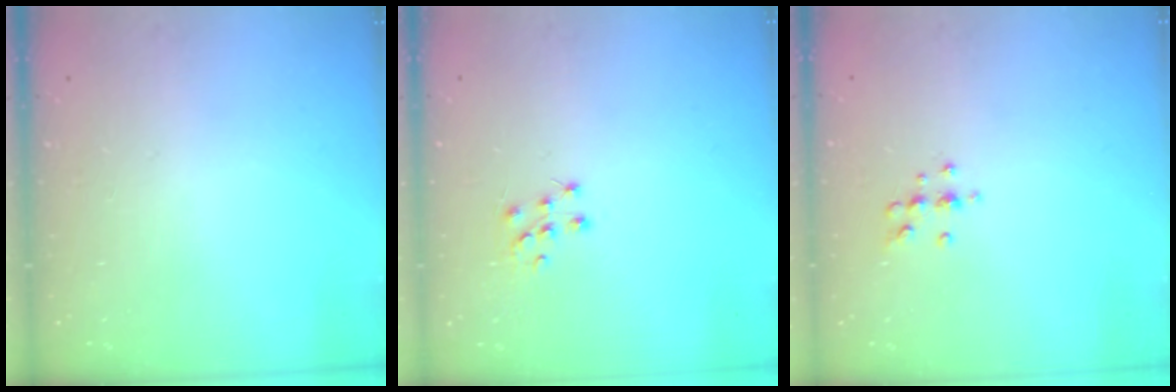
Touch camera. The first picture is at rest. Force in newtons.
{"total": 7.2, "press": 7.1, "slide": 0.7}
{"total": 5.7, "press": 5.7, "slide": 0.8}